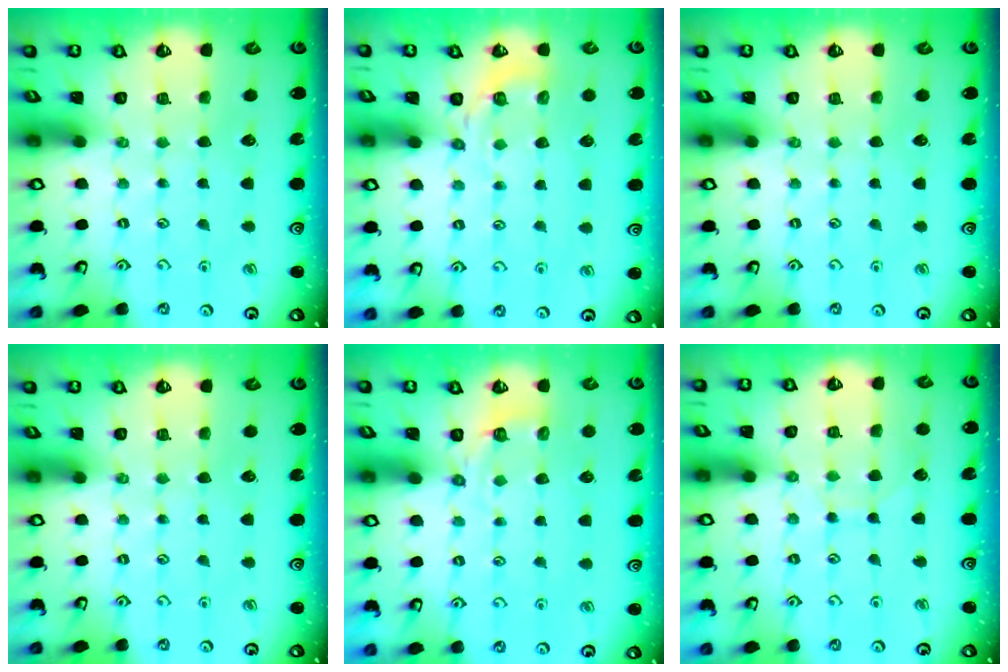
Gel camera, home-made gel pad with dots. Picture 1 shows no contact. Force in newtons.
{"total": 3.8, "press": 3.4, "slide": 1.8}
{"total": 0.0}
{"total": 0.0}
{"total": 2.9, "press": 2.0, "slide": 2.1}
{"total": 5.1, "press": 5.0, "slide": 0.5}